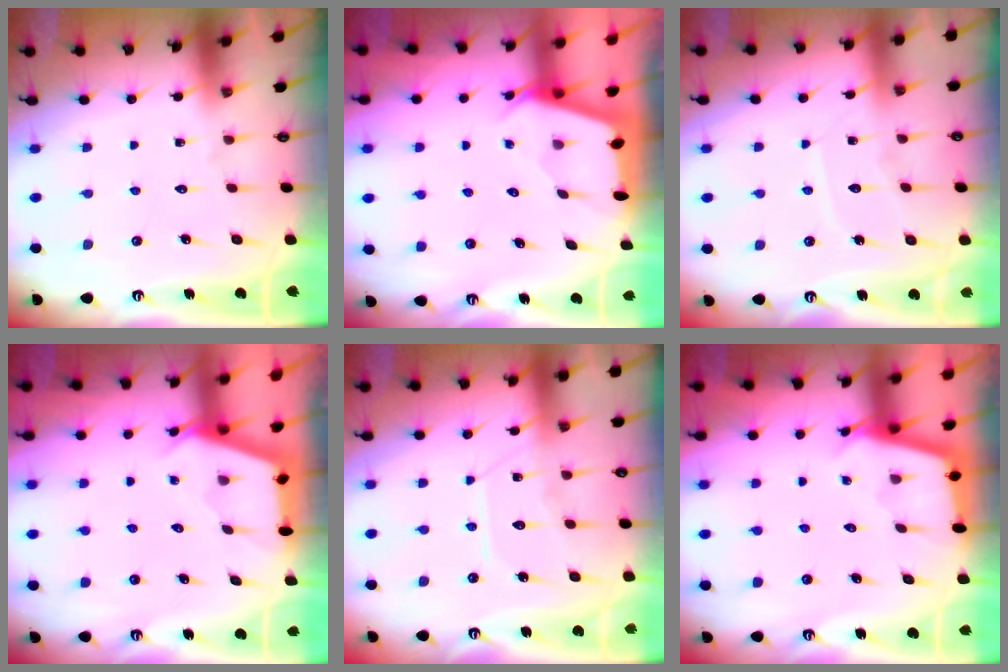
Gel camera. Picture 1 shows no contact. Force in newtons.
{"total": 2.5, "press": 2.5, "slide": 0.3}
{"total": 6.9, "press": 6.9, "slide": 0.6}
{"total": 2.5, "press": 2.5, "slide": 0.3}
{"total": 9.0, "press": 9.0, "slide": 0.9}
{"total": 2.7, "press": 2.7, "slide": 0.3}